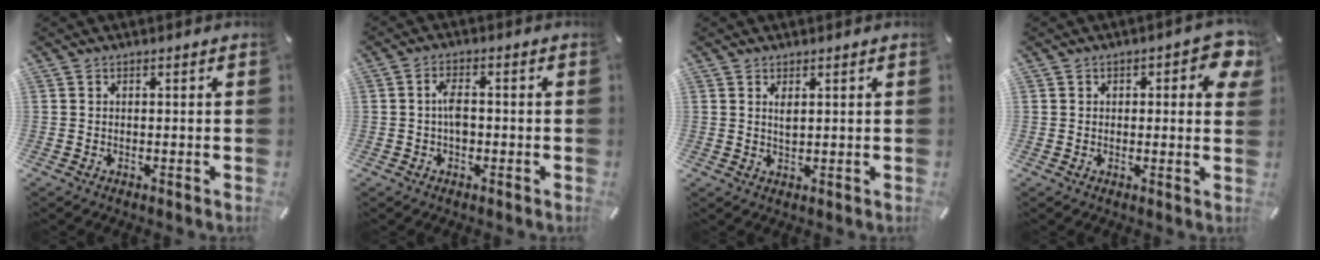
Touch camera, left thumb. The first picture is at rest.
{"total": 3.8, "force": [-0.5, 2.0, 3.2], "torque": [-0.059, 0.007, -0.008]}
{"total": 2.1, "force": [0.9, 0.8, 1.7], "torque": [-0.045, -0.001, 0.014]}
{"total": 5.2, "force": [1.7, 3.0, 3.9], "torque": [-0.038, -0.002, 0.022]}